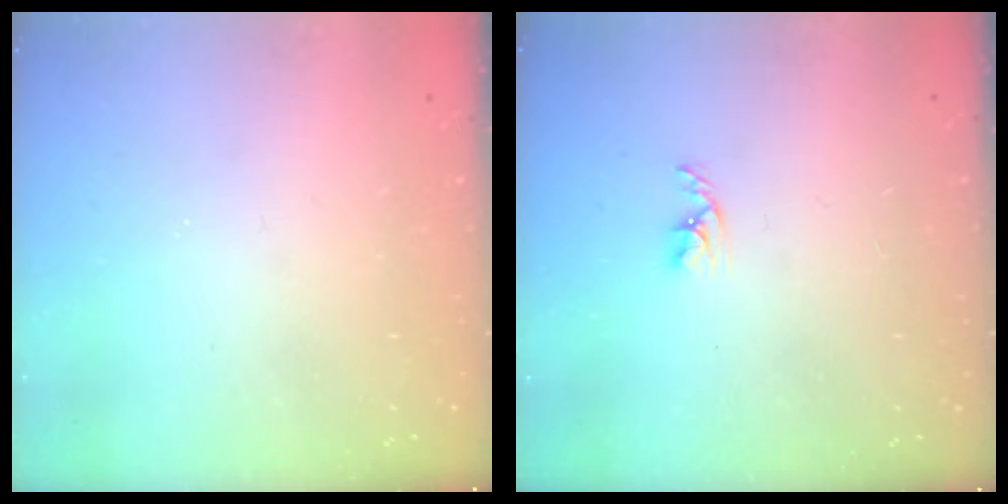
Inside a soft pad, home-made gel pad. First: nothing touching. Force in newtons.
{"total": 2.7, "press": 2.7, "slide": 0.5}